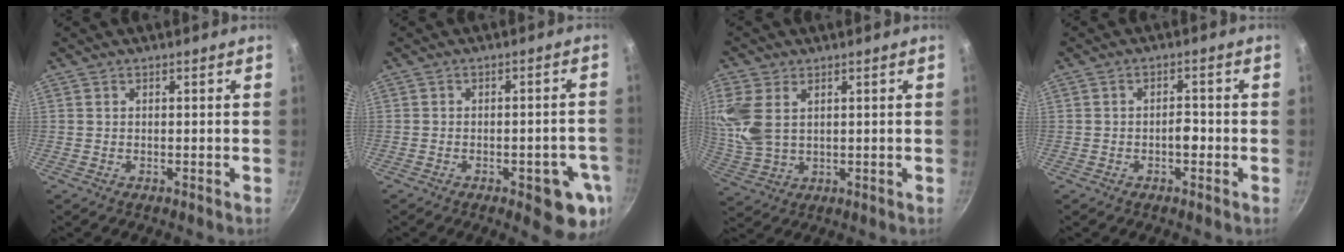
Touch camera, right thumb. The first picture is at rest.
{"total": 9.9, "force": [-3.8, 3.9, 8.3], "torque": [-0.066, 0.012, -0.045]}
{"total": 10.1, "force": [3.0, 6.4, 7.2], "torque": [-0.155, -0.005, 0.066]}
{"total": 2.5, "force": [-0.9, 1.3, 1.9], "torque": [-0.018, 0.015, -0.016]}